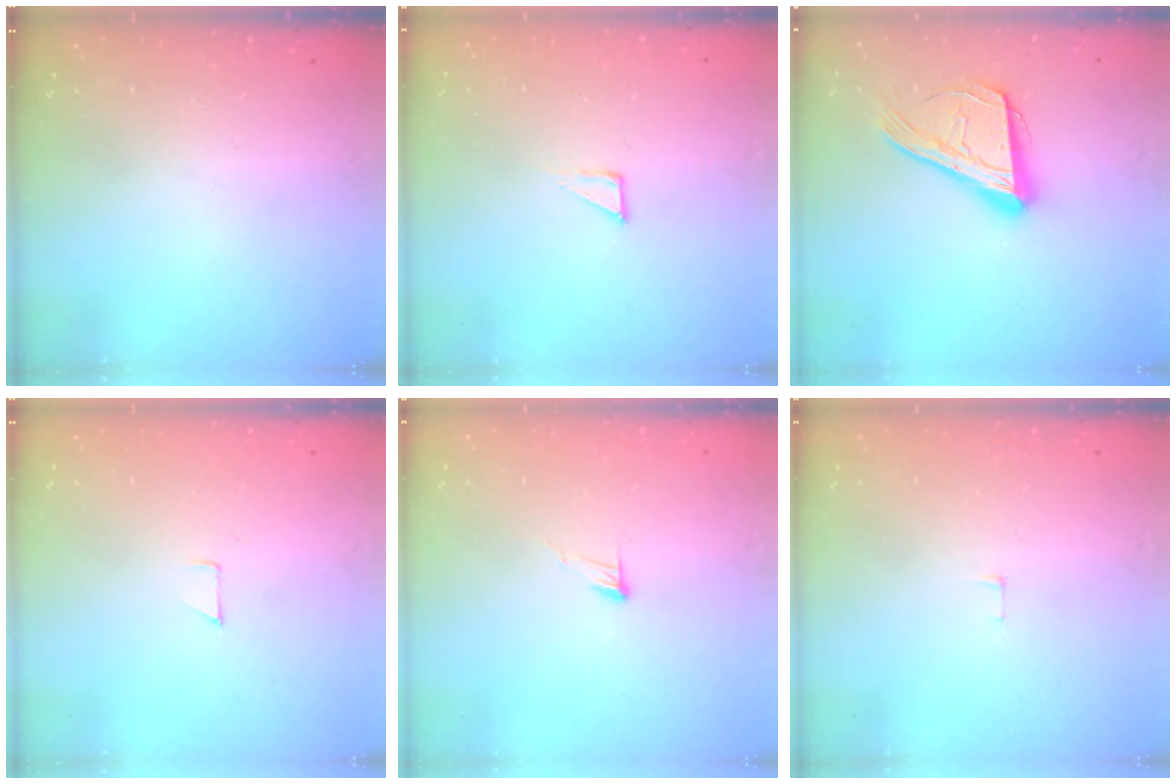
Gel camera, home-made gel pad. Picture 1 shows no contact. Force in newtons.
{"total": 2.1, "press": 2.1, "slide": 0.1}
{"total": 17.8, "press": 17.7, "slide": 2.4}
{"total": 3.2, "press": 3.2, "slide": 0.3}
{"total": 4.2, "press": 4.2, "slide": 0.4}
{"total": 3.8, "press": 3.8, "slide": 0.3}